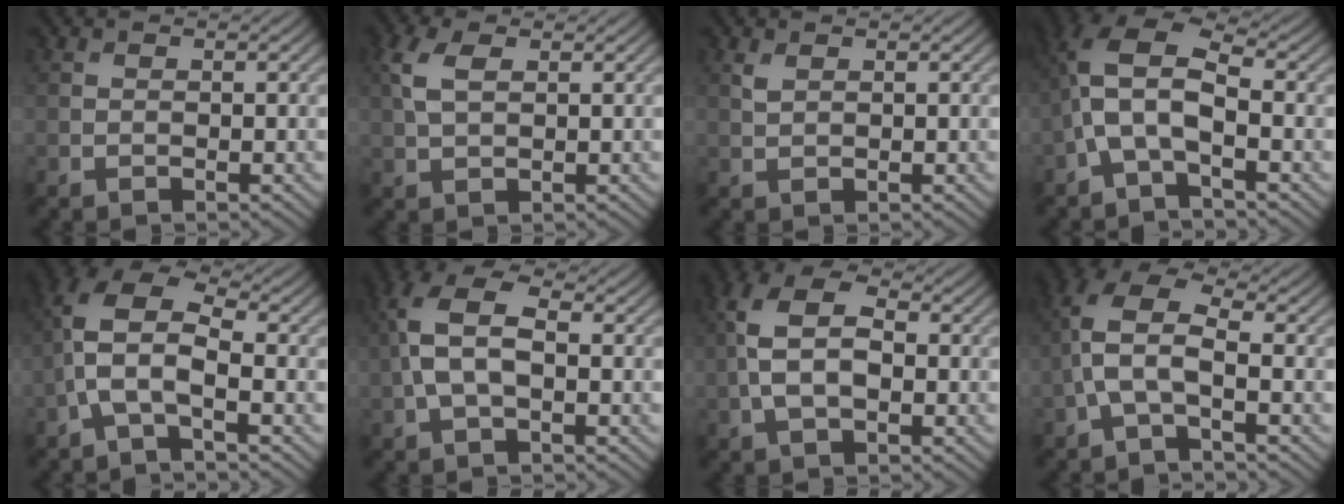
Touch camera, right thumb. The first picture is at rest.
{"total": 4.2, "force": [1.4, 2.2, 3.3], "torque": [-0.090, 0.008, 0.026]}
{"total": 1.1, "force": [0.7, 0.5, 0.7], "torque": [-0.023, -0.001, 0.018]}
{"total": 7.6, "force": [-1.6, 3.4, 6.6], "torque": [-0.153, 0.018, -0.046]}
{"total": 7.9, "force": [-1.2, 3.6, 6.9], "torque": [-0.159, 0.019, -0.041]}
{"total": 8.3, "force": [0.3, 4.4, 7.0], "torque": [-0.167, 0.017, -0.004]}
{"total": 7.9, "force": [0.1, 4.6, 6.4], "torque": [-0.148, 0.009, -0.010]}
{"total": 6.9, "force": [-1.1, 2.8, 6.2], "torque": [-0.147, 0.019, -0.035]}